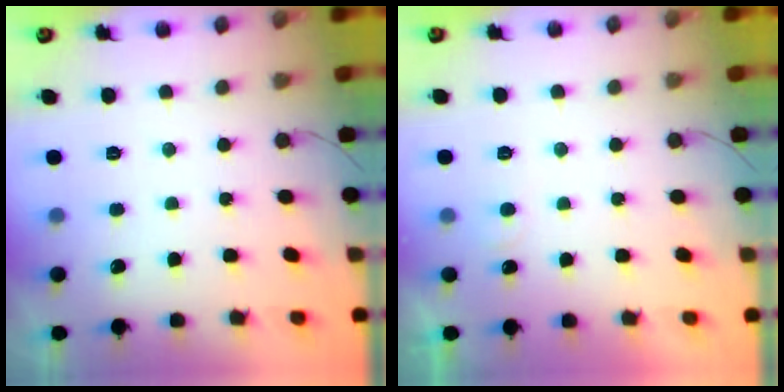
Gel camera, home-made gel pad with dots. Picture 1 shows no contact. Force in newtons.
{"total": 3.7, "press": 3.7, "slide": 0.3}